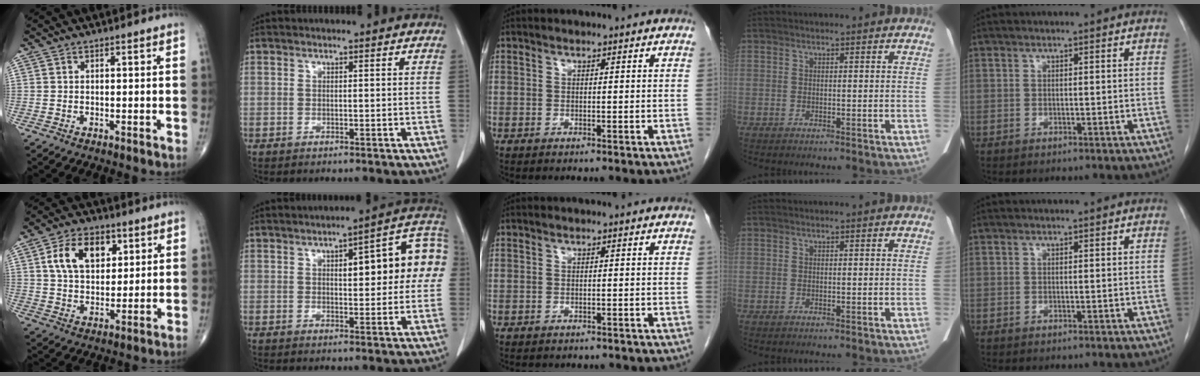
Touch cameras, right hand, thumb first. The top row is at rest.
{"thumb": {"total": 11.5, "force": [4.0, 7.4, 7.9], "torque": [-0.108, -0.007, 0.070]}, "index": {"total": 13.4, "force": [2.4, 3.9, 12.6], "torque": [-0.153, 0.040, 0.027]}, "middle": {"total": 5.1, "force": [-4.4, 1.8, 1.6], "torque": [-0.019, 0.000, -0.048]}}